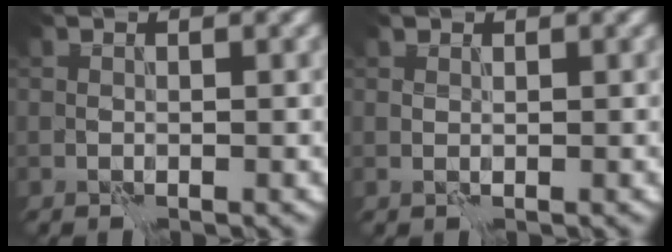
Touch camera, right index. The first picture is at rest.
{"total": 0.7, "force": [0.5, 0.4, 0.0], "torque": [-0.001, 0.000, 0.008]}